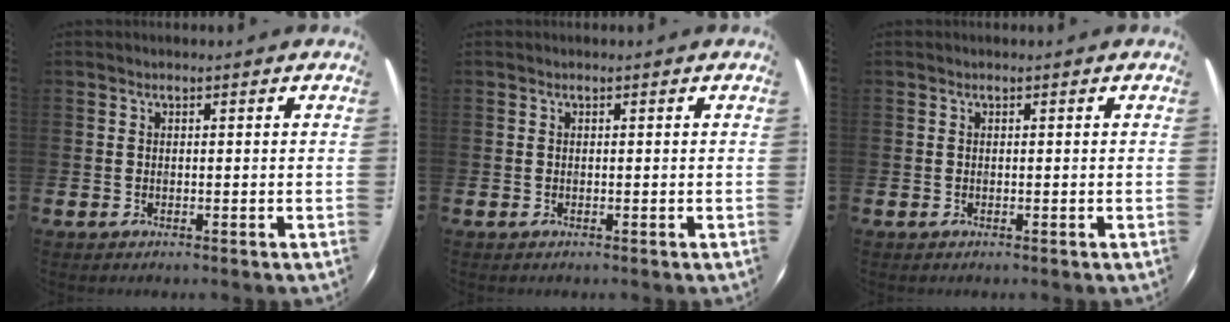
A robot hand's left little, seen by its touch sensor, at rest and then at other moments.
{"total": 0.0}
{"total": 0.0}